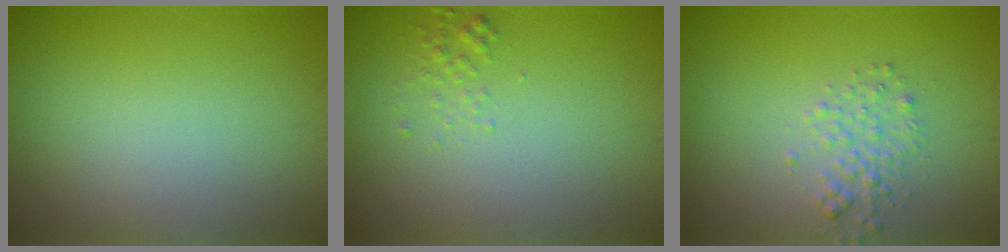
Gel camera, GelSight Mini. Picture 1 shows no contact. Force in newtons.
{"total": 1.0, "press": 1.0, "slide": 0.0}
{"total": 2.0, "press": 2.0, "slide": 0.1}